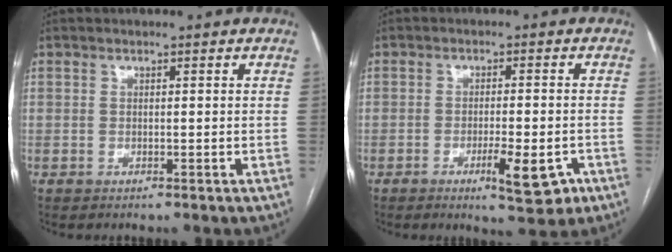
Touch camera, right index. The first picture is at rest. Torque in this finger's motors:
{"motor_torque": [-0.16, -0.02, -0.08, -0.04]}